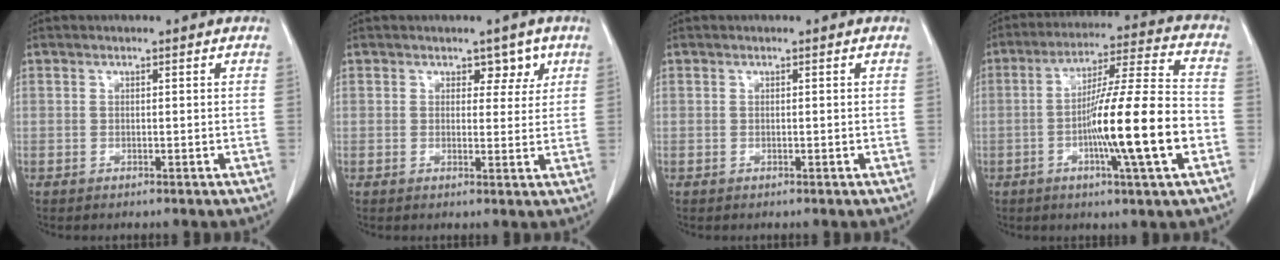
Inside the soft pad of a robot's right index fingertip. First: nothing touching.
{"total": 3.0, "force": [1.7, 1.9, 1.6], "torque": [-0.008, 0.003, 0.021]}
{"total": 0.0}
{"total": 16.2, "force": [-4.2, -0.2, 15.6], "torque": [-0.259, -0.003, -0.073]}